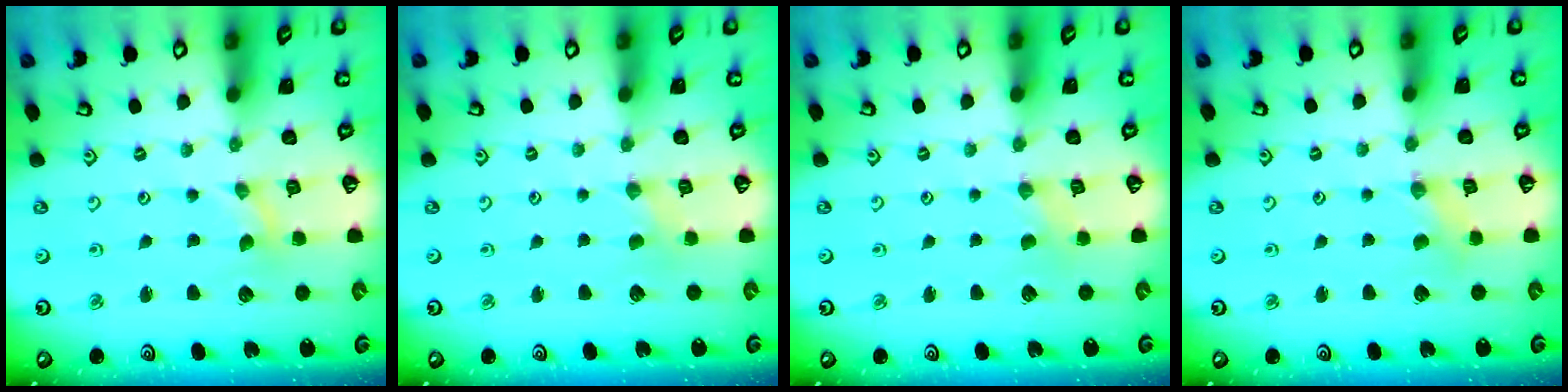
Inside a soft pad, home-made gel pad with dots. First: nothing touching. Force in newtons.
{"total": 0.0}
{"total": 0.0}
{"total": 1.7, "press": 1.7, "slide": 0.4}